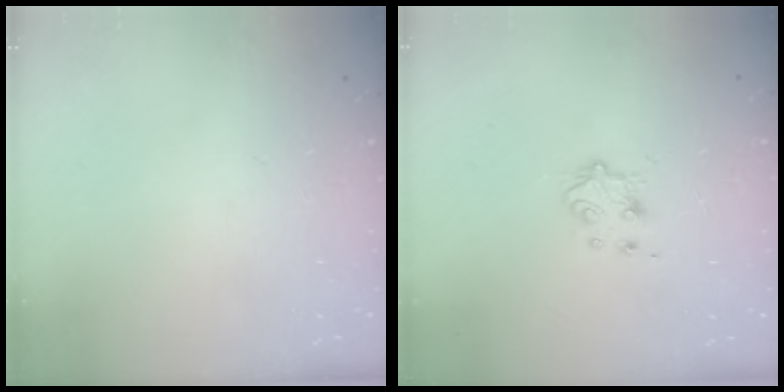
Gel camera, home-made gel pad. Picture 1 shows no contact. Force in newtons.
{"total": 5.3, "press": 5.2, "slide": 0.6}